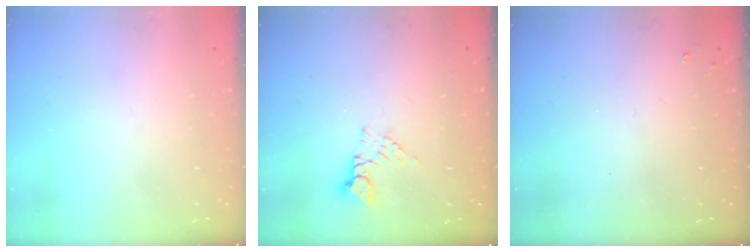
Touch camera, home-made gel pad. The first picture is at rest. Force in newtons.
{"total": 3.9, "press": 3.9, "slide": 0.4}
{"total": 1.8, "press": 1.8, "slide": 0.3}